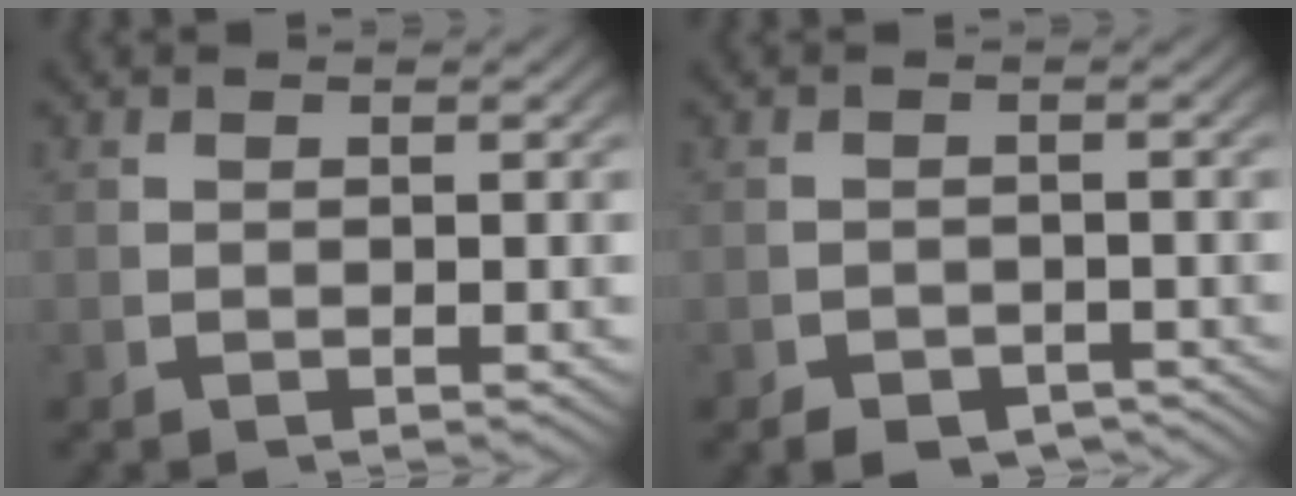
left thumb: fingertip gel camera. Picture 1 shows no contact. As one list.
[{"total": 3.1, "force": [-2.6, 1.3, 0.9], "torque": [-0.004, -0.016, -0.040]}]